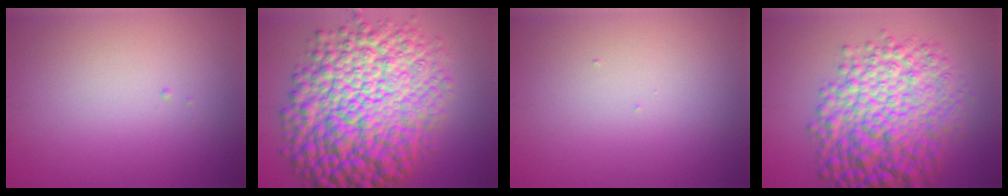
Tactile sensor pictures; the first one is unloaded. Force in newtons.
{"total": 15.9, "press": 15.9, "slide": 0.1}
{"total": 0.0}
{"total": 10.5, "press": 10.5, "slide": 0.1}